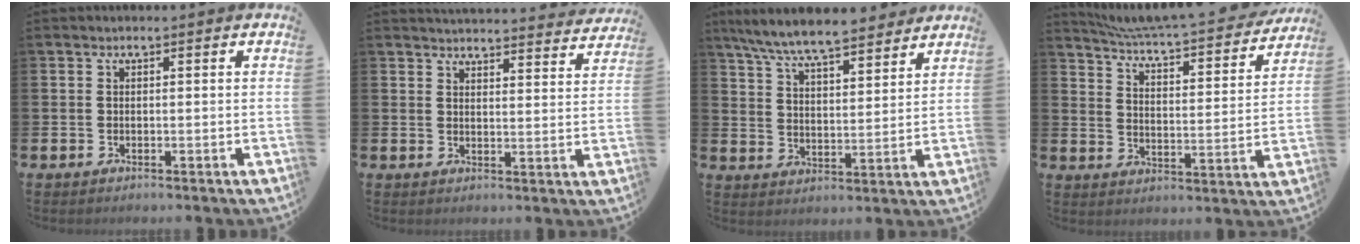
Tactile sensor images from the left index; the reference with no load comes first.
{"total": 4.2, "force": [4.2, 0.3, 0.3], "torque": [-0.004, -0.034, 0.073]}
{"total": 8.3, "force": [7.8, 0.9, 2.6], "torque": [-0.086, -0.042, 0.142]}
{"total": 6.3, "force": [6.1, 0.2, 1.5], "torque": [-0.053, -0.056, 0.100]}